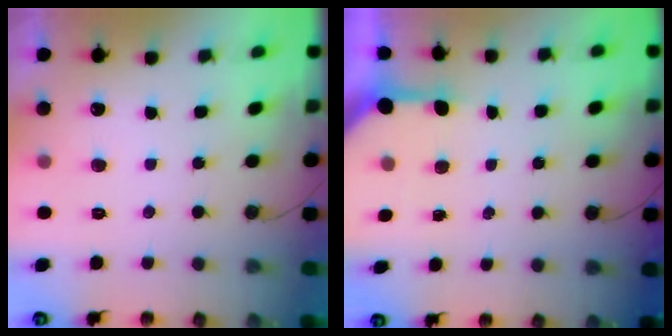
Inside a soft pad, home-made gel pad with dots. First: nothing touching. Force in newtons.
{"total": 3.2, "press": 3.2, "slide": 0.2}